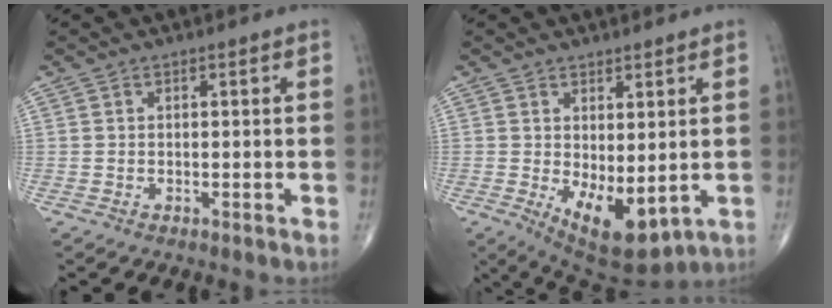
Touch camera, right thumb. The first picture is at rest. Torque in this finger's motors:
{"motor_torque": [-0.18, 0.88, 0.69, 0.49, 0.09]}